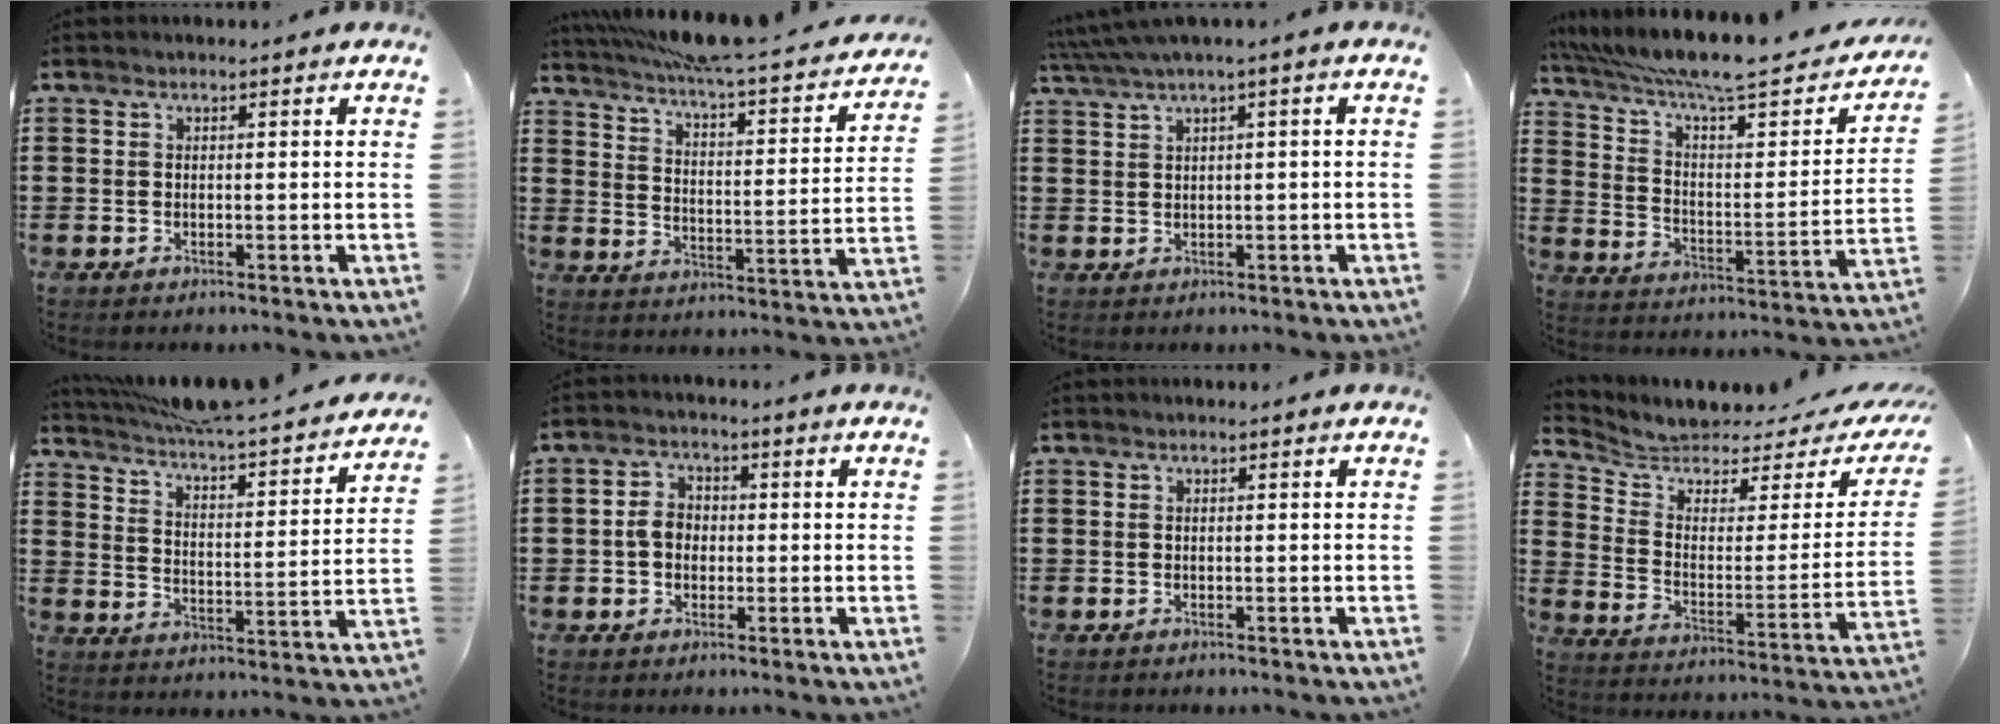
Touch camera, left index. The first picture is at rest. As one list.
[{"total": 5.8, "force": [5.0, -0.2, 3.1], "torque": [-0.083, -0.044, 0.079]}, {"total": 2.0, "force": [0.5, -0.3, 1.9], "torque": [-0.042, -0.008, 0.006]}, {"total": 9.4, "force": [7.3, 0.8, 5.8], "torque": [-0.133, -0.057, 0.118]}, {"total": 5.0, "force": [4.6, -0.2, 1.9], "torque": [-0.062, -0.045, 0.071]}, {"total": 3.8, "force": [-0.2, 3.1, 2.3], "torque": [-0.060, 0.006, -0.010]}, {"total": 0.0}, {"total": 4.4, "force": [3.8, 1.6, 1.5], "torque": [-0.058, -0.031, 0.060]}]